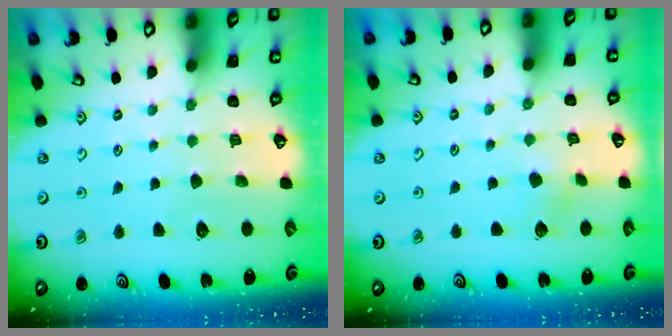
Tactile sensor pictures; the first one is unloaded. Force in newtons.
{"total": 1.8, "press": 1.7, "slide": 0.2}